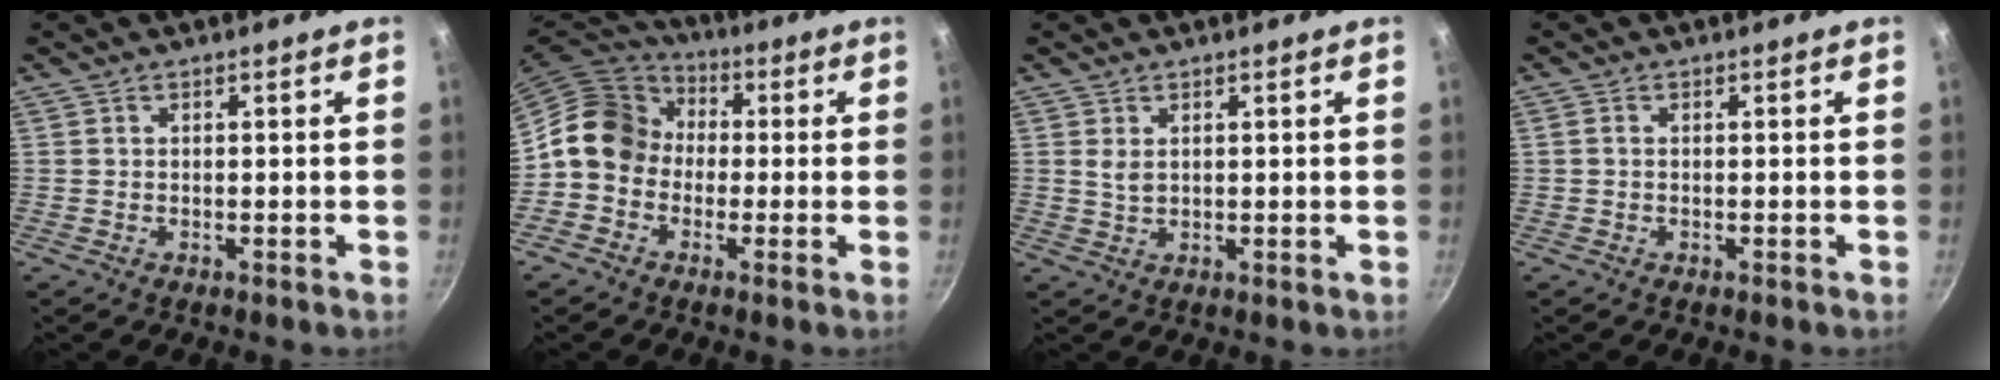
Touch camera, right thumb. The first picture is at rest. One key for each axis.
{"total": 11.6, "fx": -0.2, "fy": 9.9, "fz": 6.1, "tx": -0.070, "ty": 0.031, "tz": -0.030}
{"total": 2.1, "fx": 0.8, "fy": 1.1, "fz": 1.6, "tx": -0.029, "ty": -0.004, "tz": 0.019}
{"total": 1.3, "fx": 0.1, "fy": 0.8, "fz": 1.0, "tx": -0.022, "ty": 0.003, "tz": 0.003}